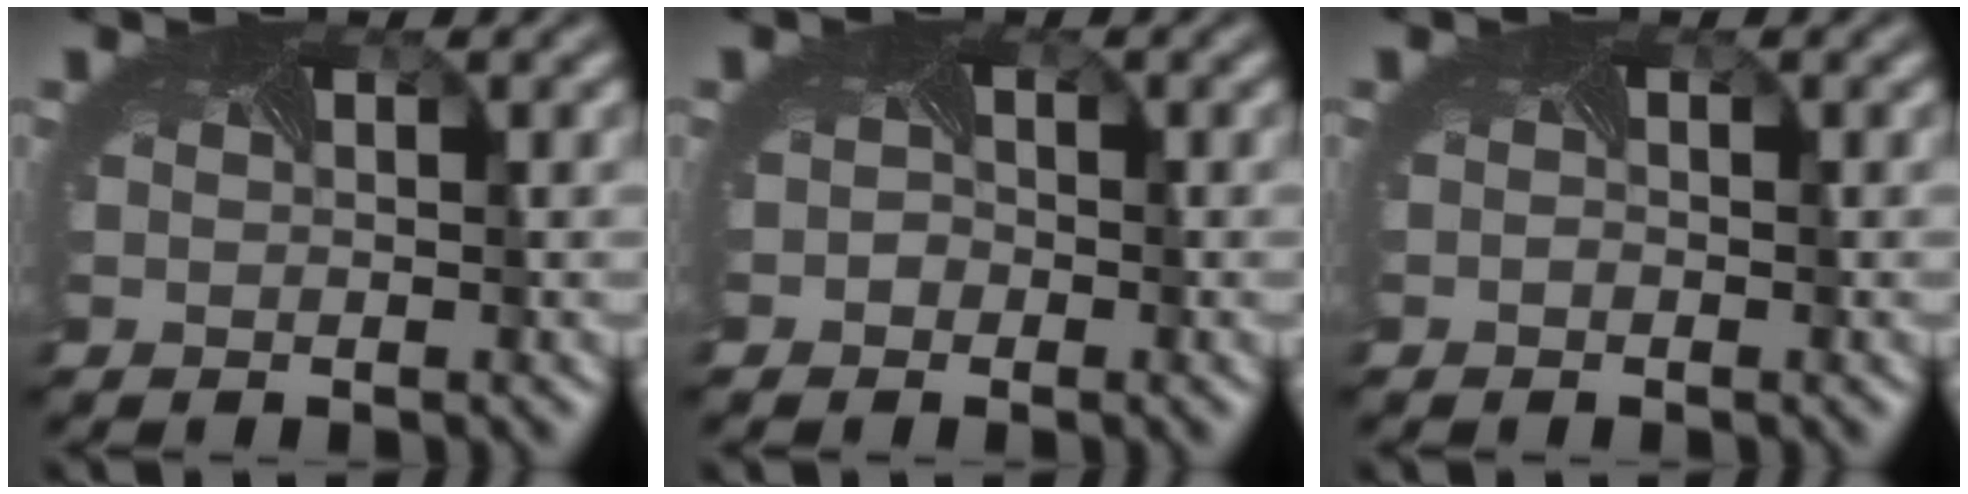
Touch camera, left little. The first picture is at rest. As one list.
[{"total": 1.3, "force": [-0.6, 1.1, 0.4], "torque": [0.007, -0.001, -0.009]}, {"total": 0.0}]